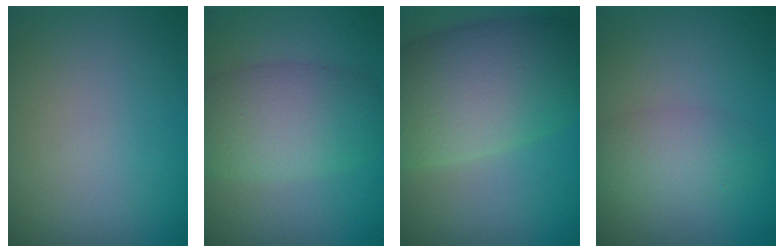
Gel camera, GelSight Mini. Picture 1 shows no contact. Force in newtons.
{"total": 6.2, "press": 6.2, "slide": 0.4}
{"total": 10.9, "press": 10.9, "slide": 0.5}
{"total": 3.0, "press": 3.0, "slide": 0.1}